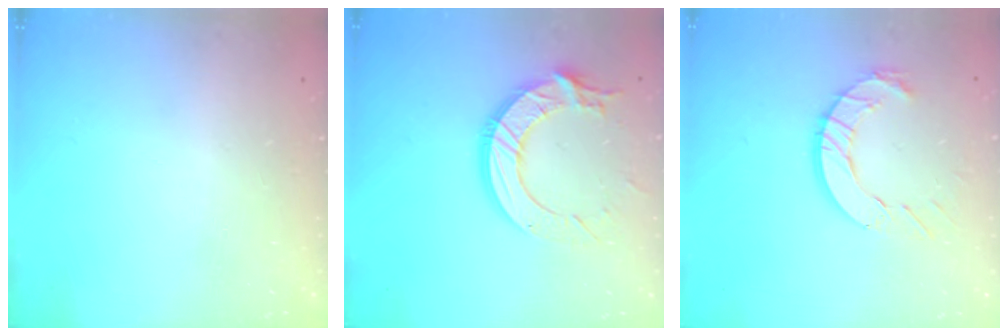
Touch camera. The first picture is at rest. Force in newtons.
{"total": 13.5, "press": 13.4, "slide": 1.6}
{"total": 9.8, "press": 9.7, "slide": 1.1}